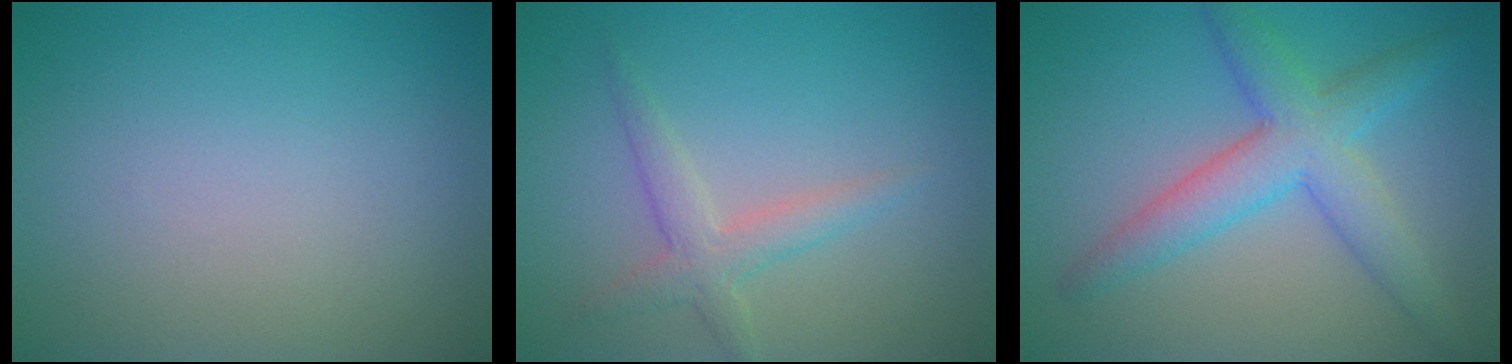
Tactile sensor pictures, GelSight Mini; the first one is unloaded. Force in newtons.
{"total": 2.4, "press": 2.4, "slide": 0.1}
{"total": 5.4, "press": 5.4, "slide": 0.1}